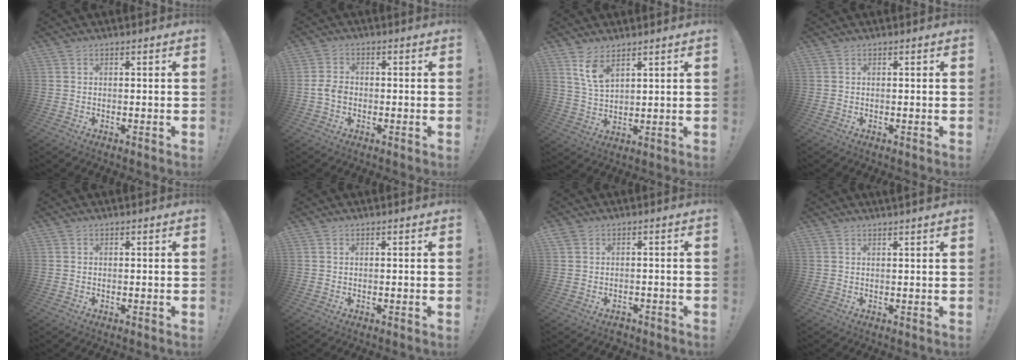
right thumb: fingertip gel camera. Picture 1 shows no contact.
{"total": 4.3, "force": [-1.4, 3.0, 2.7], "torque": [-0.052, 0.007, -0.028]}
{"total": 7.3, "force": [4.7, 3.4, 4.4], "torque": [-0.076, -0.023, 0.086]}
{"total": 0.0}
{"total": 0.0}
{"total": 0.0}
{"total": 2.4, "force": [-1.0, 2.0, 0.8], "torque": [-0.012, 0.006, -0.016]}
{"total": 1.6, "force": [1.4, -0.3, 0.7], "torque": [-0.006, -0.006, 0.023]}